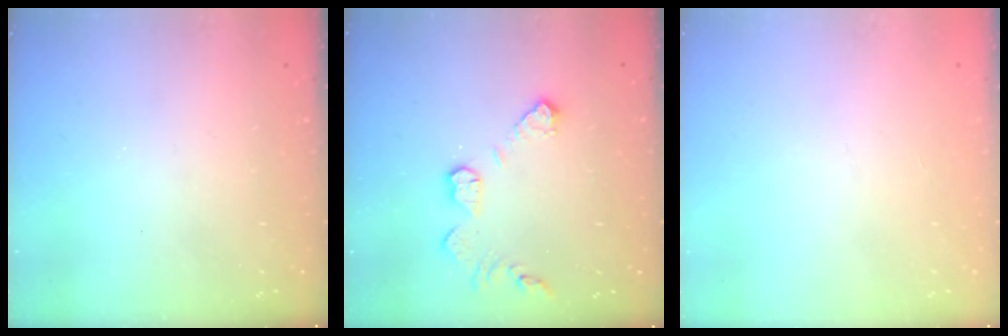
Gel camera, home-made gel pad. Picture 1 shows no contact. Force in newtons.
{"total": 10.1, "press": 10.1, "slide": 0.6}
{"total": 0.0}